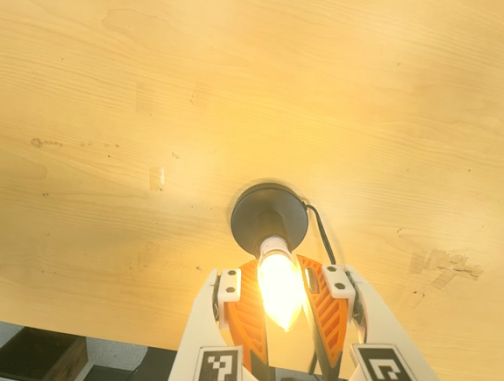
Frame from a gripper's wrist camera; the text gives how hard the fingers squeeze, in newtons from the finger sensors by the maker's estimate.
{"total": 14.6, "left": 13.8, "right": 15.3}